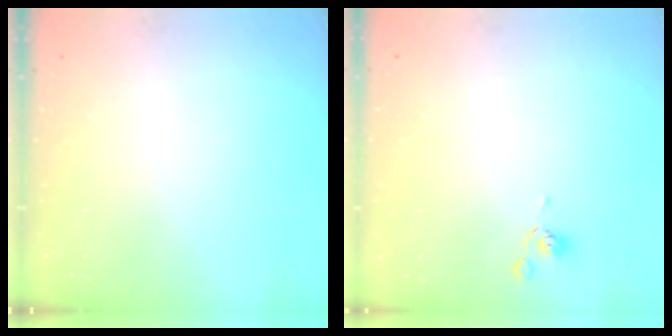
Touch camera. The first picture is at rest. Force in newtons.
{"total": 1.0, "press": 0.9, "slide": 0.3}